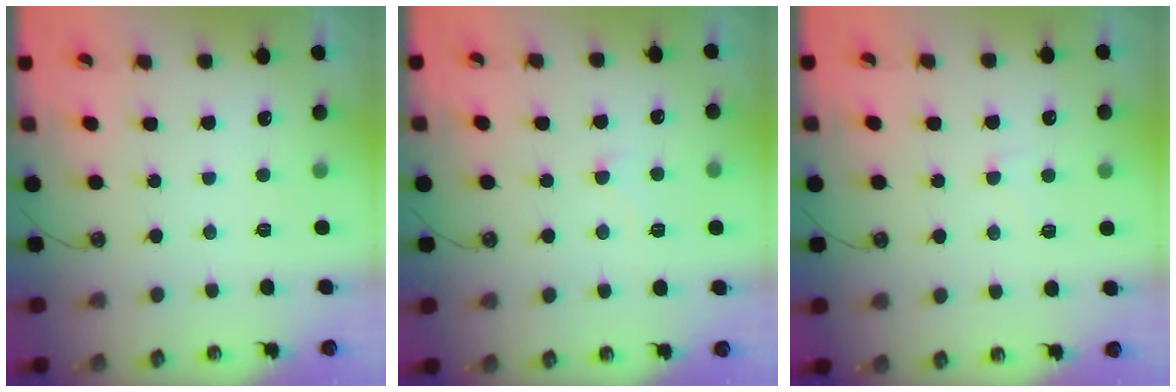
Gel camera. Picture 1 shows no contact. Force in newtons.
{"total": 2.9, "press": 2.9, "slide": 0.5}
{"total": 1.1, "press": 1.0, "slide": 0.5}